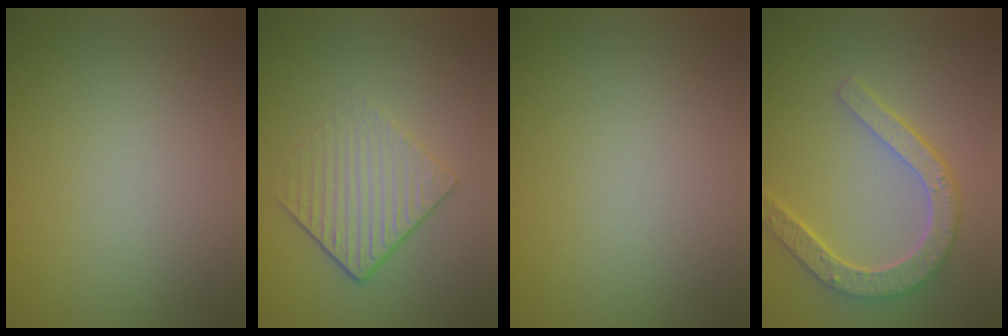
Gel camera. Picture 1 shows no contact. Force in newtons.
{"total": 4.0, "press": 2.8, "slide": 2.8}
{"total": 0.0}
{"total": 5.1, "press": 4.0, "slide": 3.2}